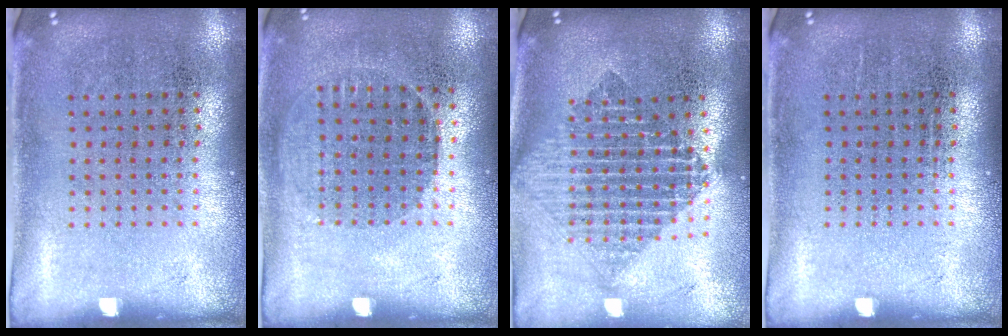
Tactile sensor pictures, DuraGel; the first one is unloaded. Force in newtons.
{"total": 0.9, "press": 0.8, "slide": 0.4}
{"total": 2.0, "press": 1.6, "slide": 1.2}
{"total": 0.0}